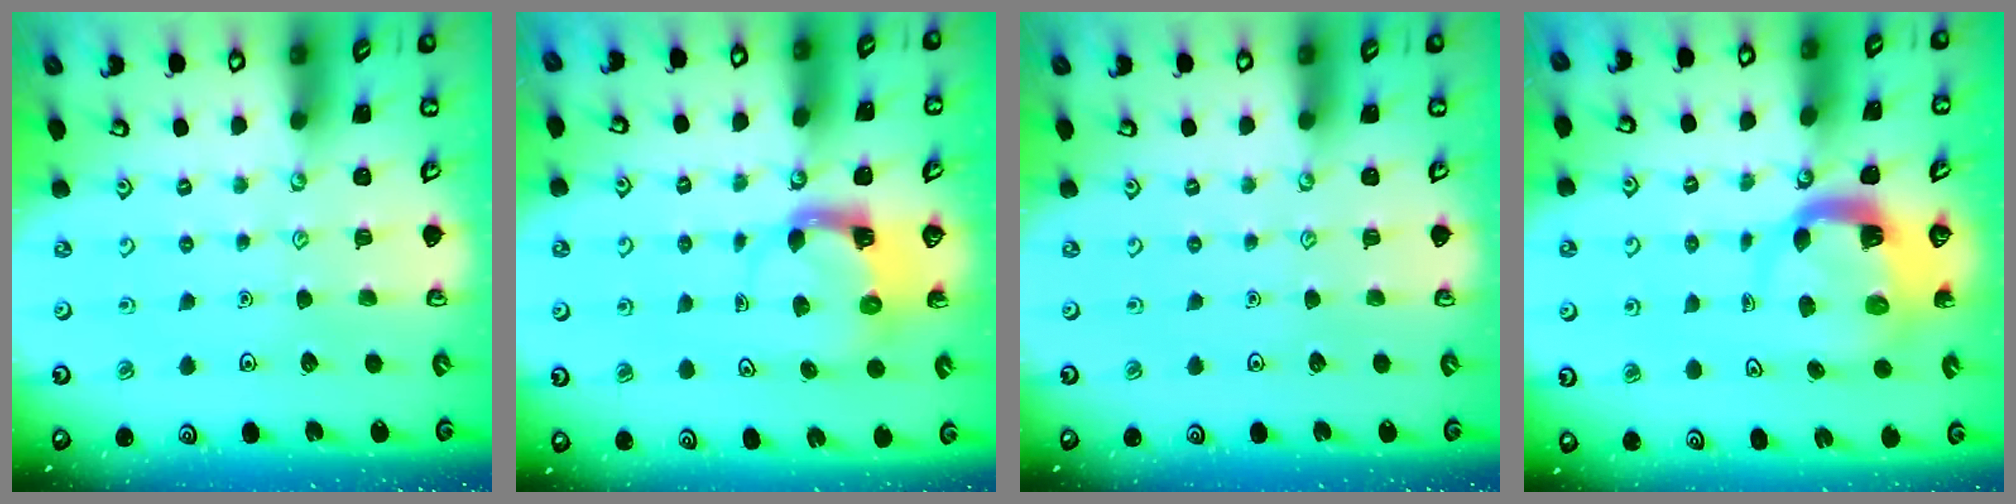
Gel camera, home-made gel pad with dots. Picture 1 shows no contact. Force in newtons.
{"total": 3.9, "press": 3.9, "slide": 0.6}
{"total": 0.0}
{"total": 5.6, "press": 5.5, "slide": 0.9}